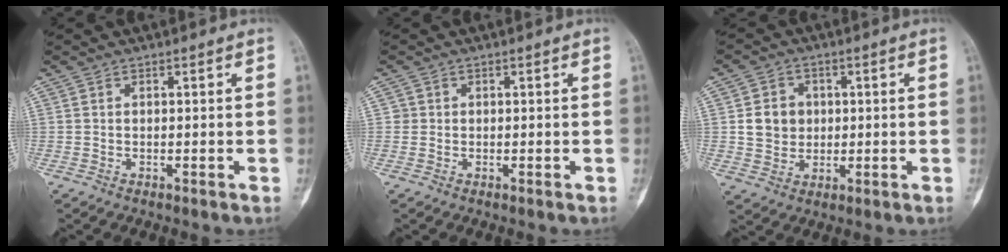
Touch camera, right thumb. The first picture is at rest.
{"total": 1.1, "force": [0.0, 1.1, 0.0], "torque": [0.007, 0.004, -0.001]}
{"total": 6.8, "force": [0.7, 6.0, 3.0], "torque": [-0.022, -0.001, 0.012]}